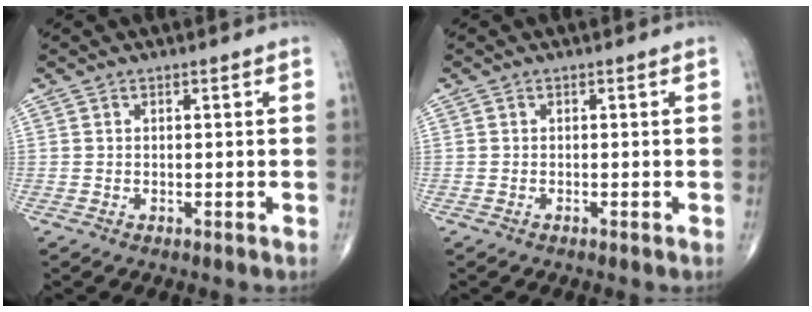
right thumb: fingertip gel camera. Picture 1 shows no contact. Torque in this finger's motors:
{"motor_torque": [0.23, -0.24, -0.01, -0.19, -0.05]}